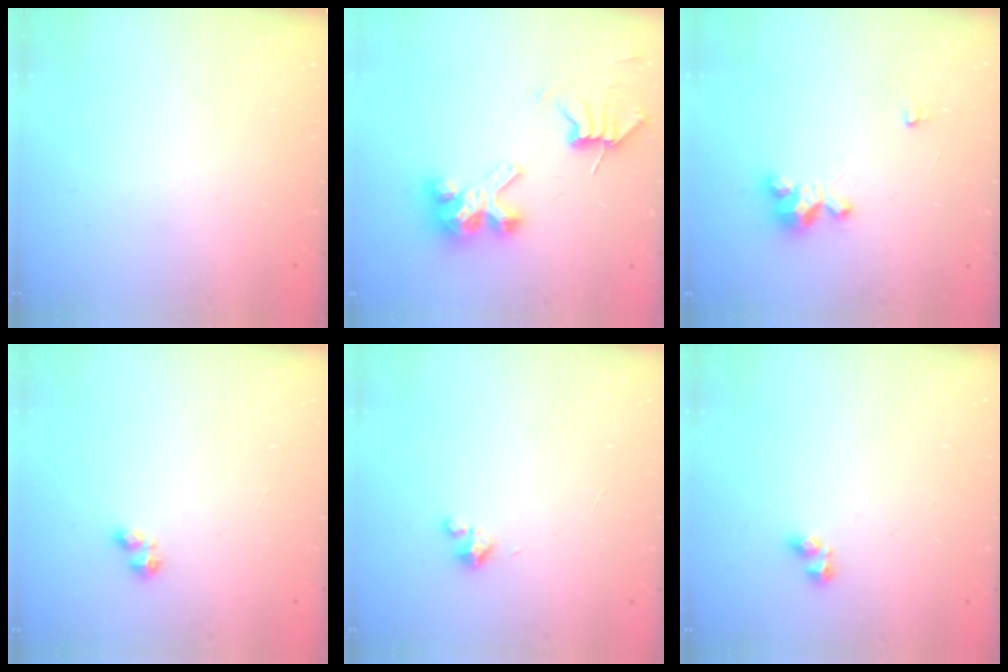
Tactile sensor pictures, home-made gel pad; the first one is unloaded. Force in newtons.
{"total": 9.3, "press": 9.2, "slide": 0.8}
{"total": 5.6, "press": 5.6, "slide": 0.2}
{"total": 2.6, "press": 2.5, "slide": 0.5}
{"total": 2.7, "press": 2.6, "slide": 0.4}
{"total": 3.0, "press": 3.0, "slide": 0.4}